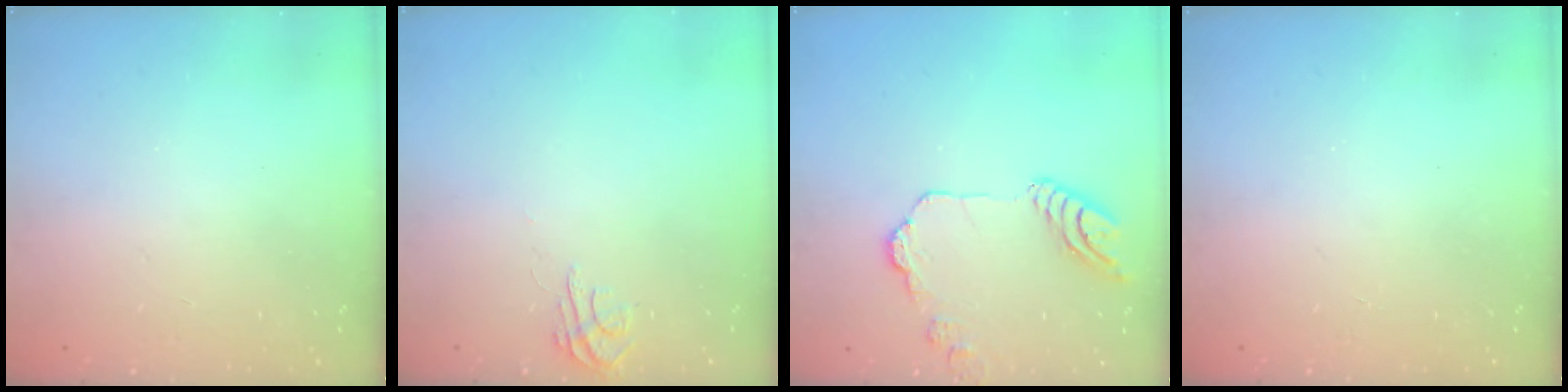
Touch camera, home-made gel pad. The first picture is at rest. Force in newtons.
{"total": 3.9, "press": 3.8, "slide": 0.3}
{"total": 13.1, "press": 13.1, "slide": 1.3}
{"total": 0.0}